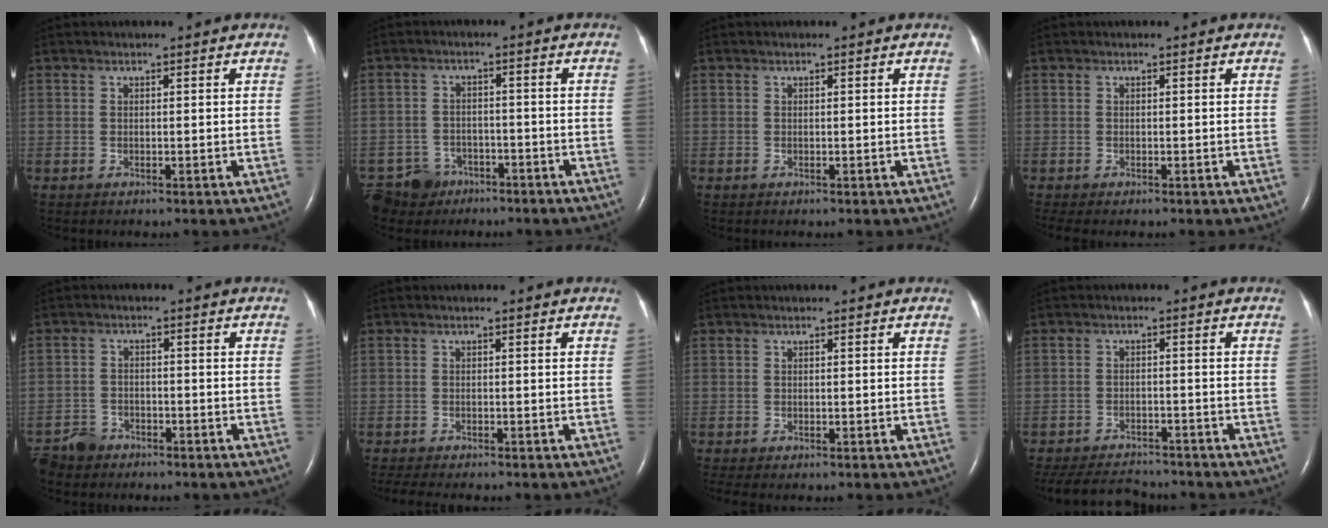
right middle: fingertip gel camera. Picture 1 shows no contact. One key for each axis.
{"total": 6.0, "fx": -4.2, "fy": 4.3, "fz": -0.1, "tx": 0.000, "ty": 0.005, "tz": -0.068}
{"total": 0.0}
{"total": 1.8, "fx": -1.4, "fy": 0.4, "fz": 1.0, "tx": -0.015, "ty": -0.006, "tz": -0.019}
{"total": 4.6, "fx": -4.0, "fy": 2.3, "fz": 0.3, "tx": -0.013, "ty": -0.004, "tz": -0.074}
{"total": 6.2, "fx": -5.4, "fy": 1.1, "fz": 3.0, "tx": -0.046, "ty": -0.010, "tz": -0.079}
{"total": 2.0, "fx": -1.7, "fy": 0.4, "fz": 1.0, "tx": -0.016, "ty": -0.006, "tz": -0.022}
{"total": 10.7, "fx": -9.9, "fy": 2.6, "fz": 2.9, "tx": -0.061, "ty": -0.003, "tz": -0.146}